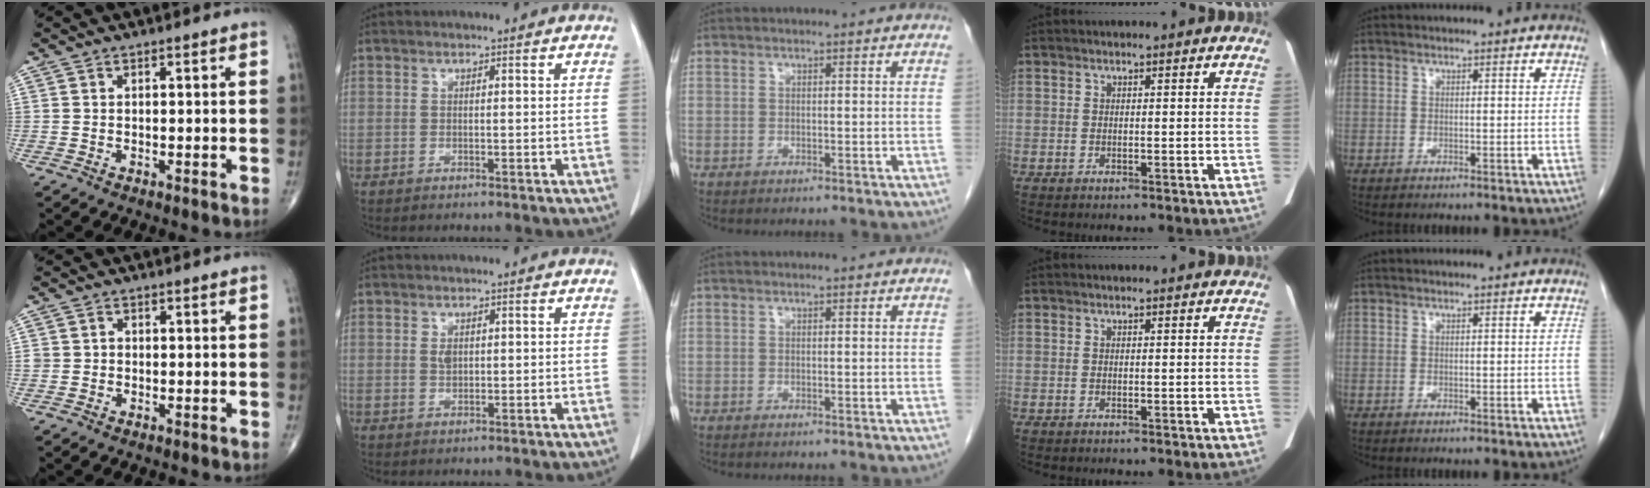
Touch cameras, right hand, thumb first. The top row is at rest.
{"thumb": {"total": 1.2, "force": [-0.2, 1.2, 0.4], "torque": [0.002, 0.004, -0.005]}, "index": {"total": 1.5, "force": [0.3, 0.9, 1.1], "torque": [-0.019, -0.002, 0.005]}}